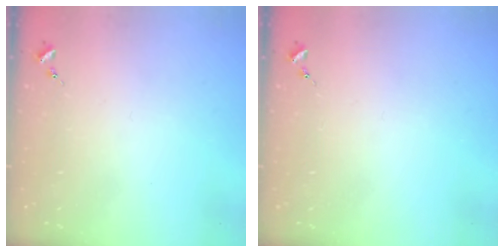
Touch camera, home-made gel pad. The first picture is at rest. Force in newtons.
{"total": 0.0}